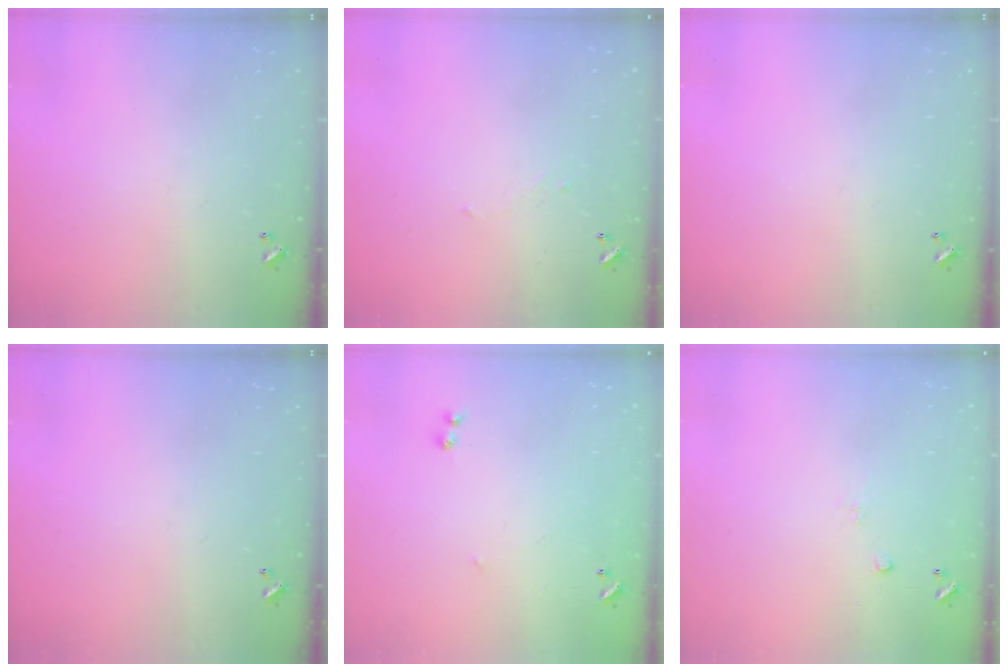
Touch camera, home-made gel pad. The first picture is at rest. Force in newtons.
{"total": 1.0, "press": 0.8, "slide": 0.5}
{"total": 0.0}
{"total": 0.0}
{"total": 6.4, "press": 6.4, "slide": 1.0}
{"total": 4.9, "press": 4.9, "slide": 0.7}